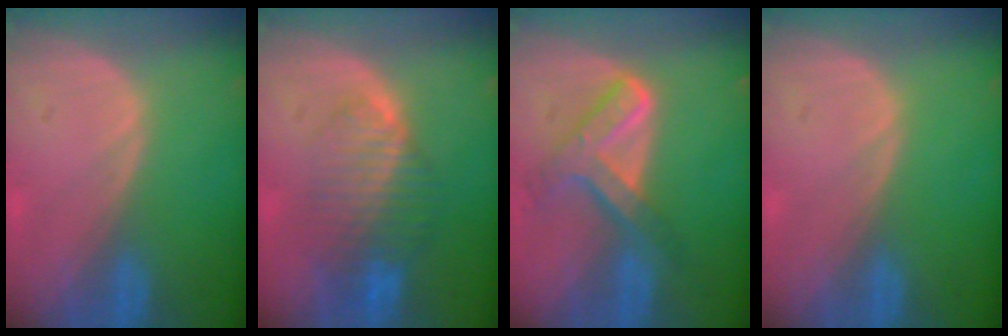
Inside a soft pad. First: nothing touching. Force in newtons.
{"total": 8.4, "press": 7.2, "slide": 4.2}
{"total": 7.6, "press": 6.3, "slide": 4.2}
{"total": 0.0}